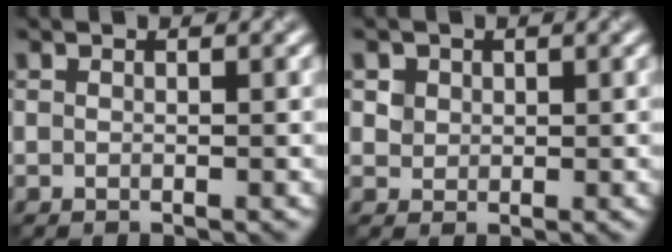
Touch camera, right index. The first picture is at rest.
{"total": 1.8, "force": [0.8, 1.5, 0.5], "torque": [-0.011, -0.005, 0.025]}